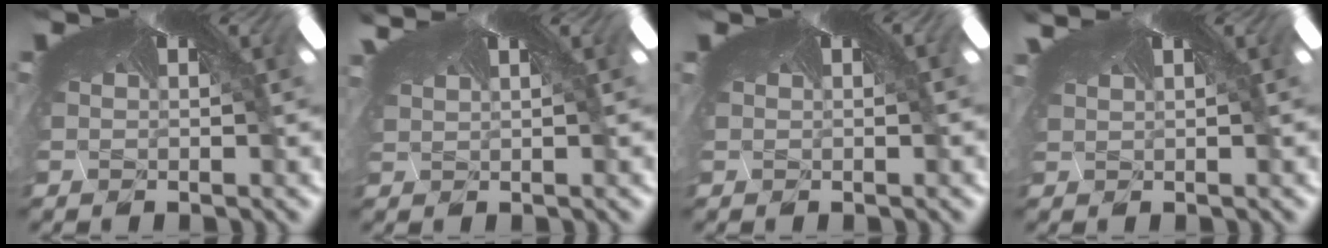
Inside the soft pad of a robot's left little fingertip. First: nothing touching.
{"total": 0.7, "force": [0.6, 0.1, 0.1], "torque": [-0.014, -0.002, 0.008]}
{"total": 0.0}
{"total": 0.6, "force": [0.5, 0.0, -0.2], "torque": [-0.003, -0.003, 0.006]}